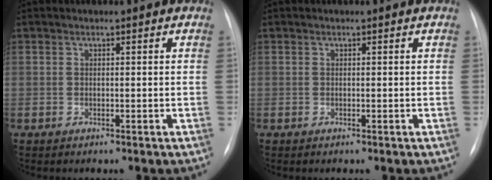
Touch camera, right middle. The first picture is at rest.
{"total": 0.0}